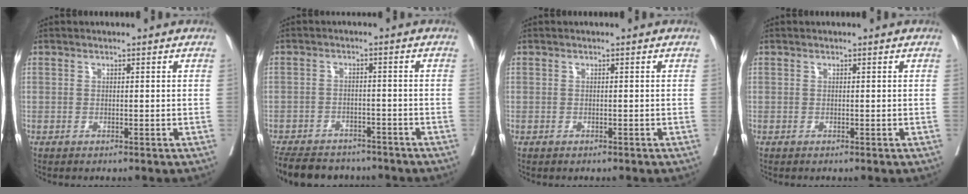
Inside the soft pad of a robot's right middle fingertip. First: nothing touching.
{"total": 12.8, "force": [-11.0, 5.0, 4.3], "torque": [-0.091, -0.003, -0.151]}
{"total": 0.0}
{"total": 0.0}